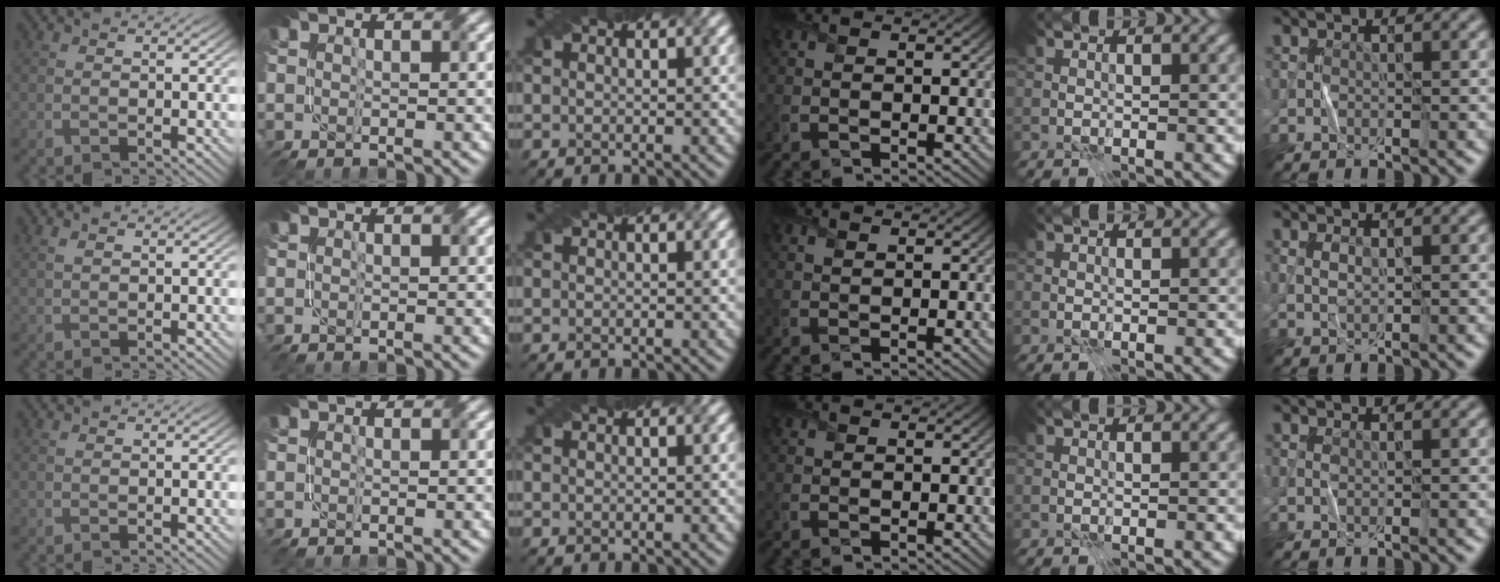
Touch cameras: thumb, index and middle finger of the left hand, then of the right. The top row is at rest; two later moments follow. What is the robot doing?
{"motion": "fold", "object": "netting"}